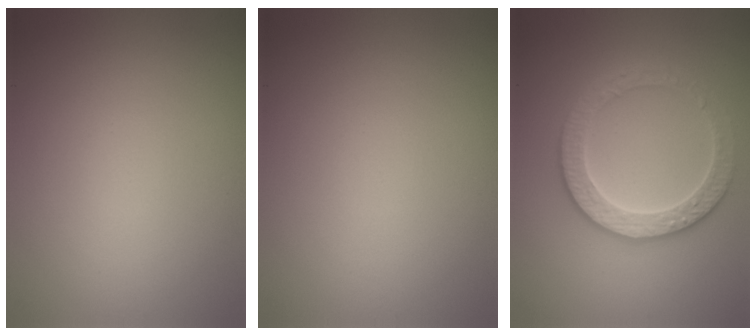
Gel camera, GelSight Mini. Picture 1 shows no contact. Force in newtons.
{"total": 0.0}
{"total": 3.8, "press": 3.6, "slide": 1.2}